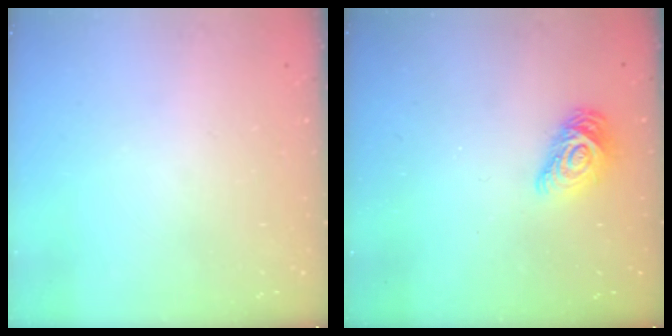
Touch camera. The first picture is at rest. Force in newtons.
{"total": 10.5, "press": 10.5, "slide": 0.4}